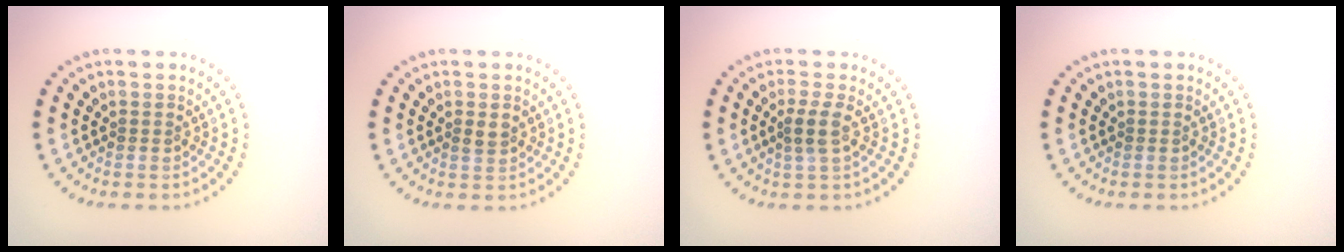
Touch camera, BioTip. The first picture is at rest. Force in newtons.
{"total": 1.1, "press": 1.1, "slide": 0.1}
{"total": 1.8, "press": 1.5, "slide": 1.1}
{"total": 0.0}